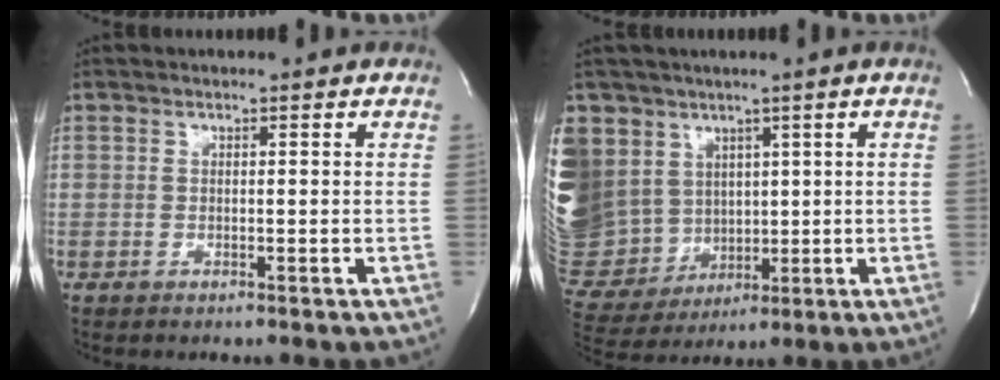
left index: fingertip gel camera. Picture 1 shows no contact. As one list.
[{"total": 24.4, "force": [7.4, 20.9, 10.3], "torque": [-0.331, 0.070, 0.167]}]